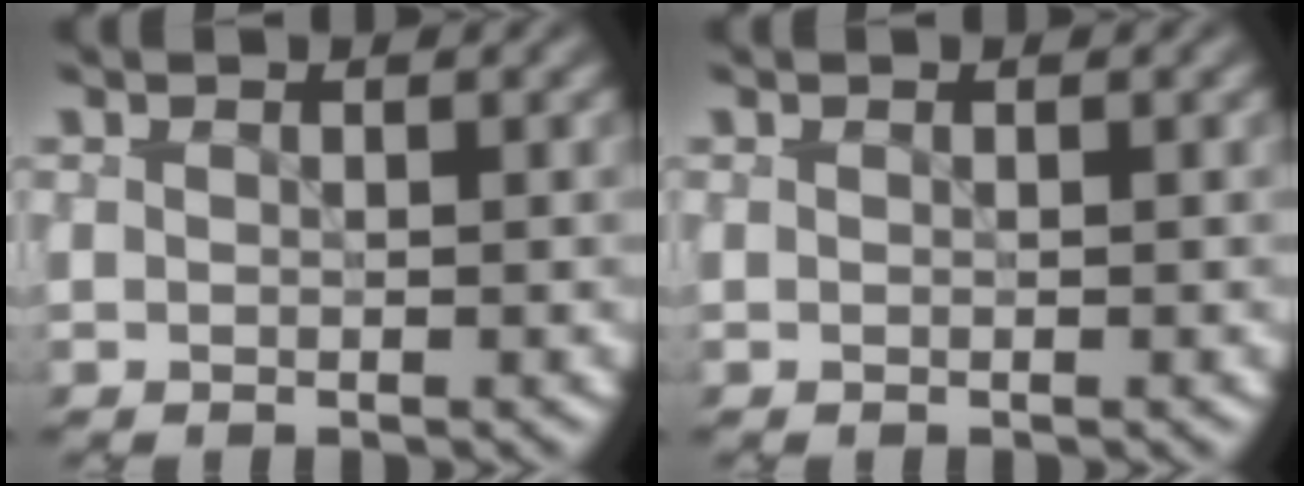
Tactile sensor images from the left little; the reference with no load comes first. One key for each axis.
{"total": 0.0}